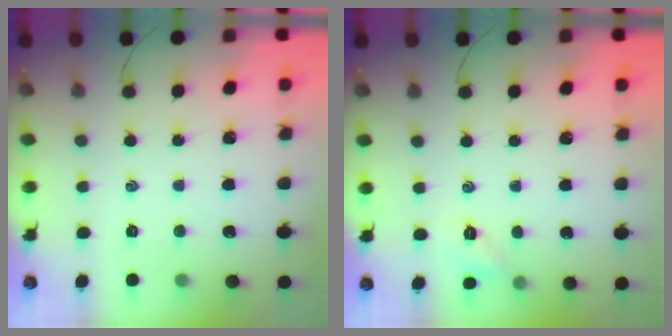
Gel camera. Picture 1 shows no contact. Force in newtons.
{"total": 3.3, "press": 3.3, "slide": 0.2}